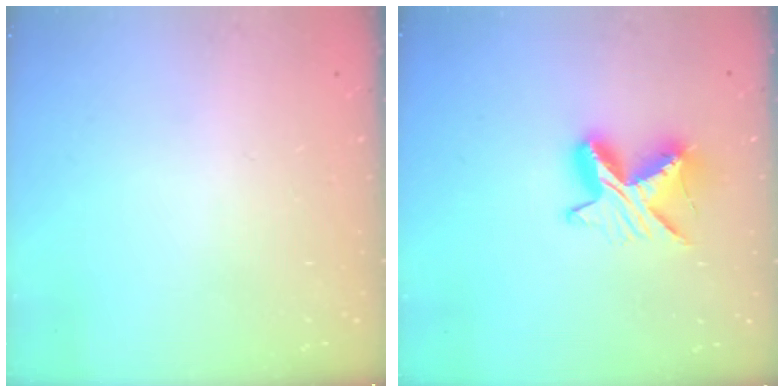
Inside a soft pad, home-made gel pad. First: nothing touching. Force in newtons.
{"total": 9.6, "press": 9.5, "slide": 0.6}